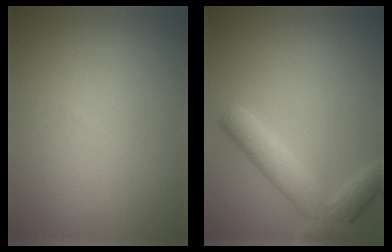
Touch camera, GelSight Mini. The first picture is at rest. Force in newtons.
{"total": 4.0, "press": 4.0, "slide": 0.4}